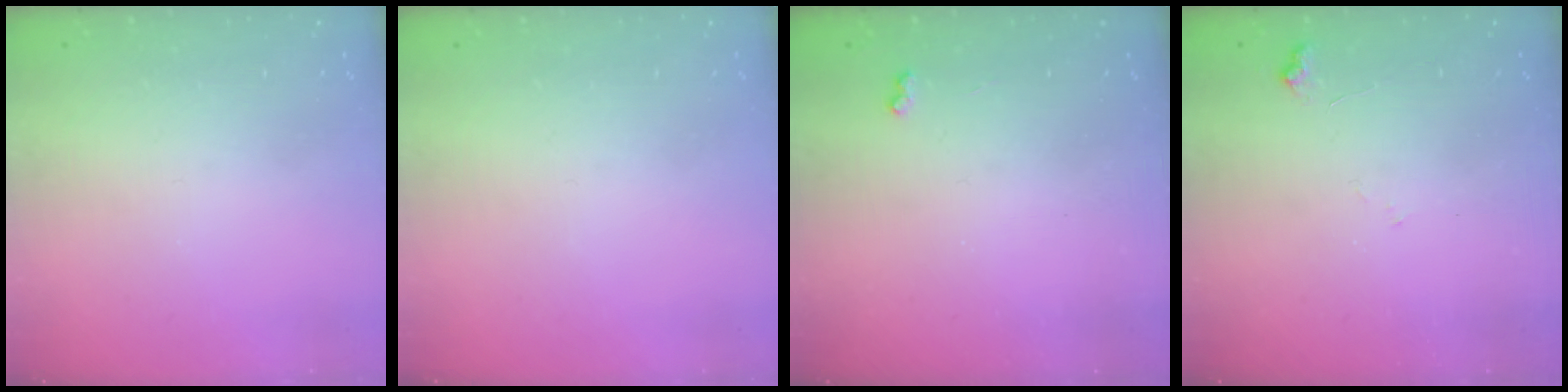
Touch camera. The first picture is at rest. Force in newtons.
{"total": 0.0}
{"total": 3.5, "press": 3.4, "slide": 0.5}
{"total": 6.2, "press": 6.2, "slide": 0.8}